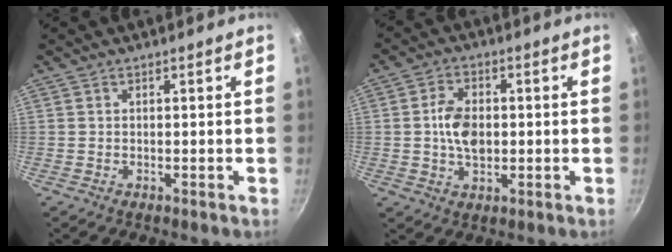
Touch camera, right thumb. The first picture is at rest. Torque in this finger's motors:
{"motor_torque": [0.93, 1.13, 0.70, 0.23, 0.03]}